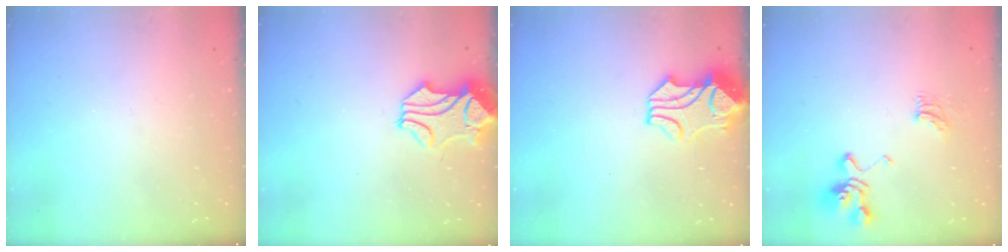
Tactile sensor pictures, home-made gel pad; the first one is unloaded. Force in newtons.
{"total": 0.8, "press": 0.1, "slide": 0.8}
{"total": 2.1, "press": 1.8, "slide": 1.1}
{"total": 7.2, "press": 7.1, "slide": 1.2}